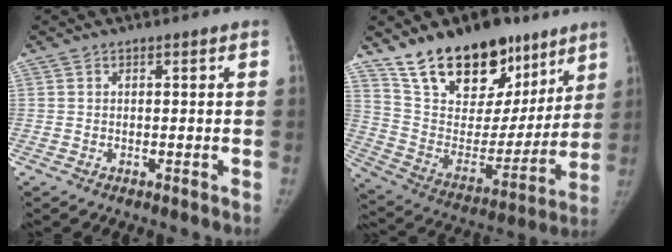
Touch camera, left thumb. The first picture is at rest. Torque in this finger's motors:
{"motor_torque": [0.91, 0.99, 1.39, -1.39, 0.11]}